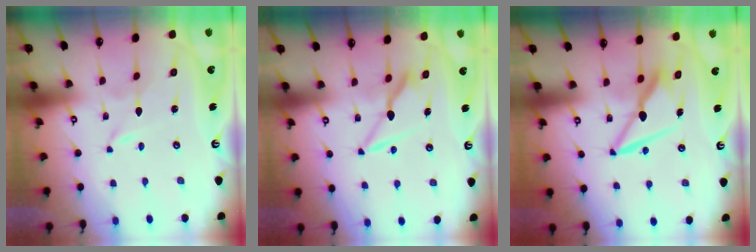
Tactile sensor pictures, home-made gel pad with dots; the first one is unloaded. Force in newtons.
{"total": 8.5, "press": 8.5, "slide": 1.1}
{"total": 9.7, "press": 9.6, "slide": 0.9}